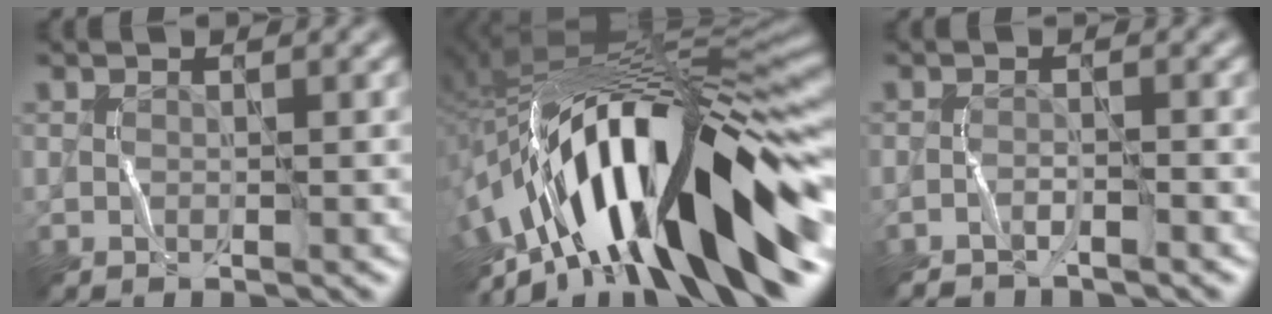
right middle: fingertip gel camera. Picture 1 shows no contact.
{"total": 16.2, "force": [-5.2, 5.4, 14.3], "torque": [-0.243, 0.028, -0.095]}
{"total": 1.6, "force": [-1.6, 0.1, 0.5], "torque": [-0.010, -0.001, -0.032]}